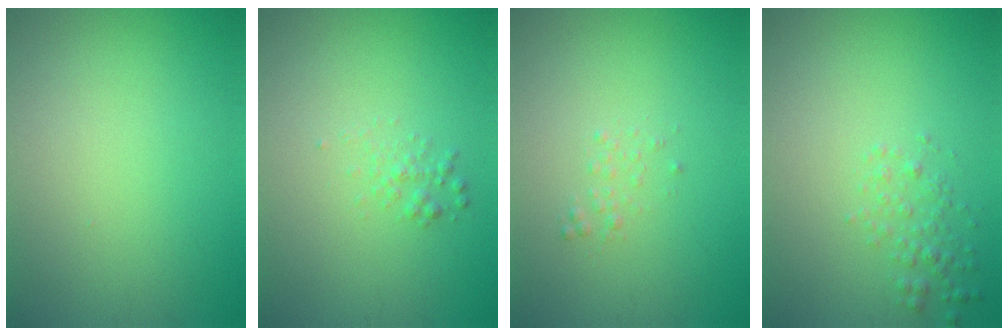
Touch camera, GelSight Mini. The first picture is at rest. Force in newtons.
{"total": 1.0, "press": 1.0, "slide": 0.0}
{"total": 0.7, "press": 0.7, "slide": 0.1}
{"total": 1.5, "press": 1.5, "slide": 0.0}